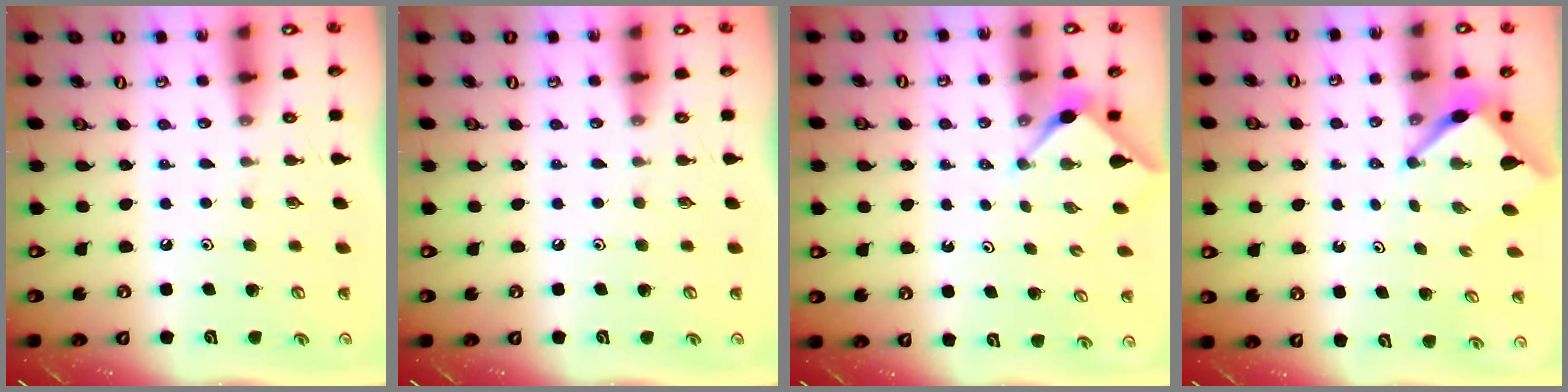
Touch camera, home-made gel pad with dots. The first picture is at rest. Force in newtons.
{"total": 0.0}
{"total": 2.9, "press": 2.9, "slide": 0.4}
{"total": 4.2, "press": 4.2, "slide": 0.4}